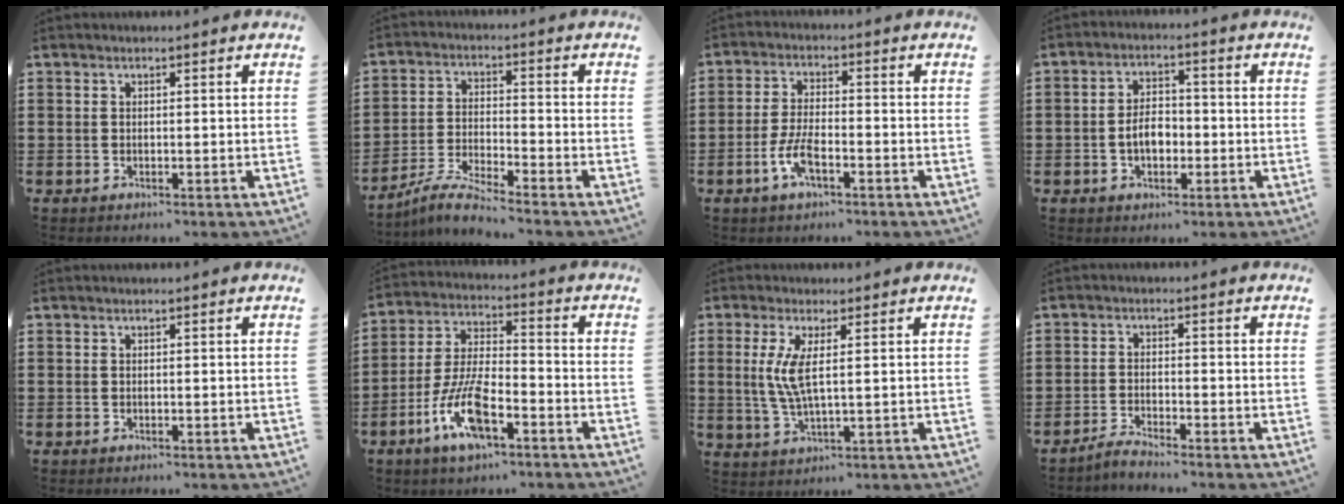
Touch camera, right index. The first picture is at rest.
{"total": 5.0, "force": [-4.8, -0.2, 1.6], "torque": [-0.049, -0.012, -0.097]}
{"total": 5.3, "force": [-2.4, 1.7, 4.4], "torque": [-0.108, -0.008, -0.051]}
{"total": 4.5, "force": [-1.2, 2.6, 3.5], "torque": [-0.057, 0.003, -0.023]}
{"total": 0.0}
{"total": 10.1, "force": [-5.1, 3.5, 8.0], "torque": [-0.190, -0.007, -0.098]}
{"total": 5.7, "force": [1.2, 0.7, 5.6], "torque": [-0.123, -0.012, 0.014]}
{"total": 2.1, "force": [-2.1, -0.1, 0.4], "torque": [-0.010, 0.005, -0.040]}